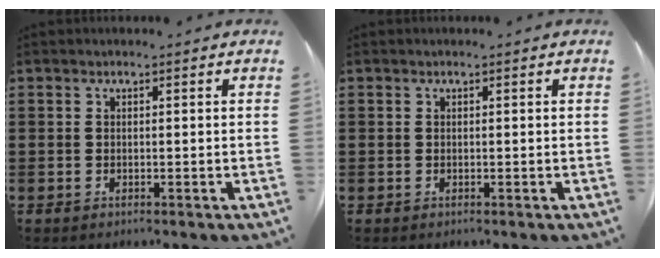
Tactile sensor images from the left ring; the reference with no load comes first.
{"total": 0.0}